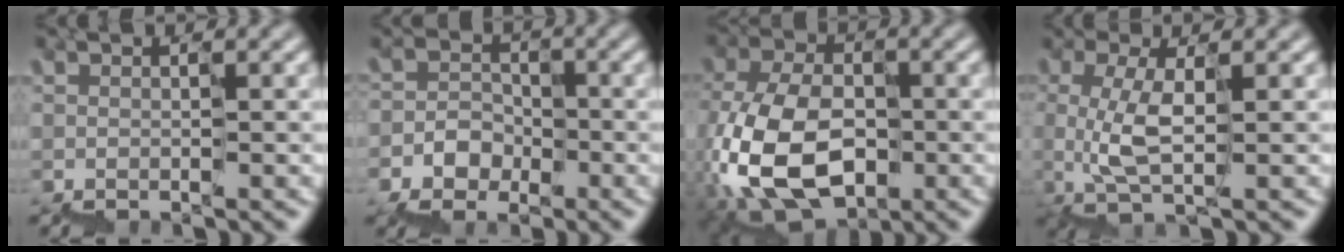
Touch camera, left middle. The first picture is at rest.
{"total": 2.5, "force": [-1.5, 2.0, -0.1], "torque": [-0.001, 0.013, -0.025]}
{"total": 10.2, "force": [-2.5, 7.1, 7.0], "torque": [-0.182, -0.013, -0.032]}
{"total": 2.8, "force": [0.6, 1.1, 2.5], "torque": [-0.057, 0.004, 0.020]}